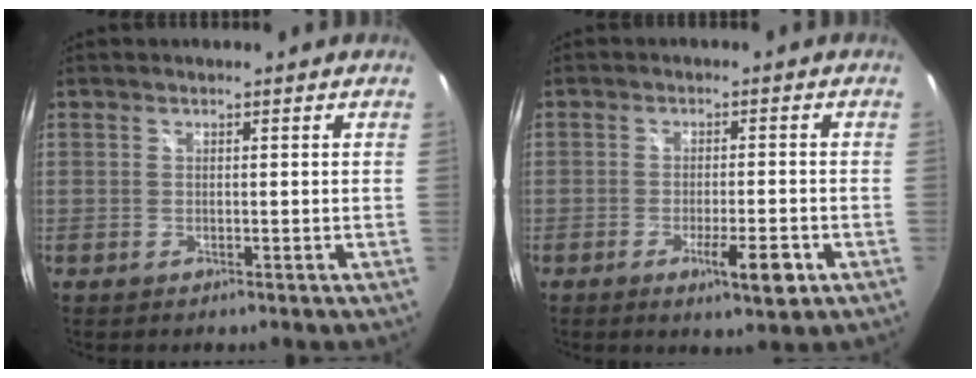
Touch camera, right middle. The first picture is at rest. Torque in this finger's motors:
{"motor_torque": [1.14, -1.00, 0.29, 0.08]}